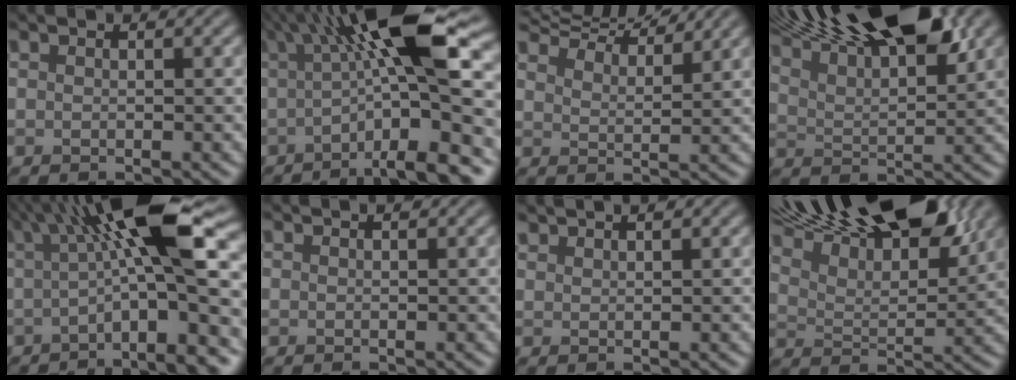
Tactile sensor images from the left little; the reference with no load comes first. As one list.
[{"total": 12.8, "force": [-0.2, 2.4, 12.6], "torque": [-0.168, 0.012, 0.006]}, {"total": 7.1, "force": [6.7, 1.1, 1.9], "torque": [-0.031, 0.007, 0.099]}, {"total": 14.7, "force": [10.1, 5.0, 9.5], "torque": [-0.145, 0.045, 0.130]}, {"total": 11.9, "force": [0.8, 2.2, 11.7], "torque": [-0.162, 0.010, 0.021]}, {"total": 1.1, "force": [0.8, 0.5, 0.5], "torque": [0.012, -0.002, -0.004]}, {"total": 1.7, "force": [1.7, 0.3, 0.3], "torque": [0.013, 0.001, 0.023]}, {"total": 15.8, "force": [11.6, 5.2, 9.4], "torque": [-0.168, 0.046, 0.160]}]